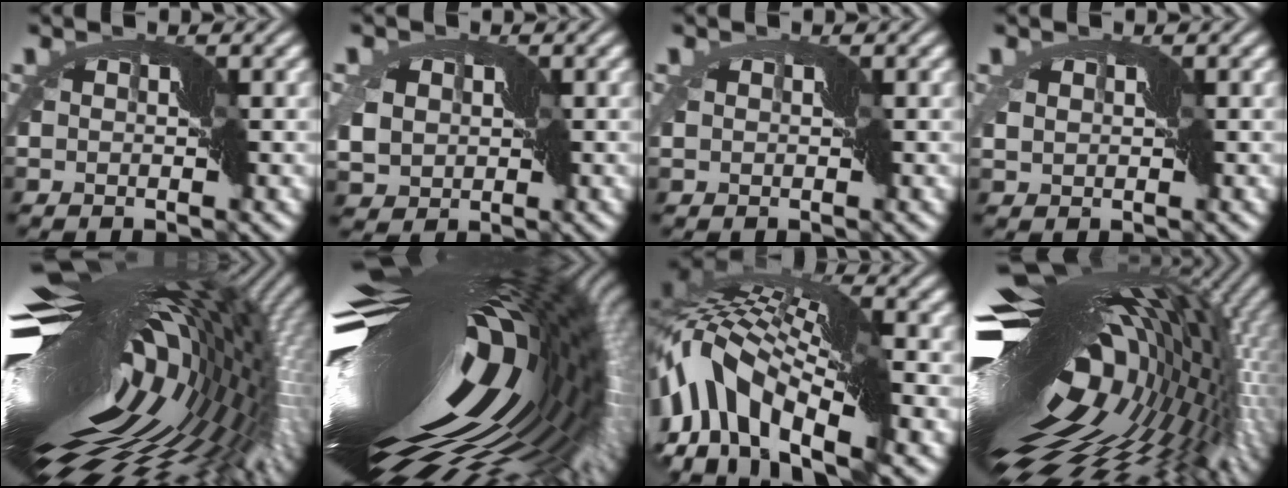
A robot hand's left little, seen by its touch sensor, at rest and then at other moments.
{"total": 5.1, "force": [0.0, 4.0, 3.2], "torque": [-0.074, 0.000, -0.004]}
{"total": 1.0, "force": [0.0, 0.8, 0.6], "torque": [-0.006, -0.001, 0.002]}
{"total": 1.6, "force": [0.2, 1.2, 0.9], "torque": [-0.020, 0.001, 0.008]}
{"total": 19.1, "force": [1.0, 7.2, 17.7], "torque": [-0.281, -0.011, 0.010]}
{"total": 19.4, "force": [2.1, 5.3, 18.5], "torque": [-0.320, -0.021, 0.029]}
{"total": 13.0, "force": [-2.1, 6.9, 10.8], "torque": [-0.207, 0.021, -0.055]}
{"total": 18.3, "force": [0.4, 9.2, 15.9], "torque": [-0.270, -0.018, 0.000]}